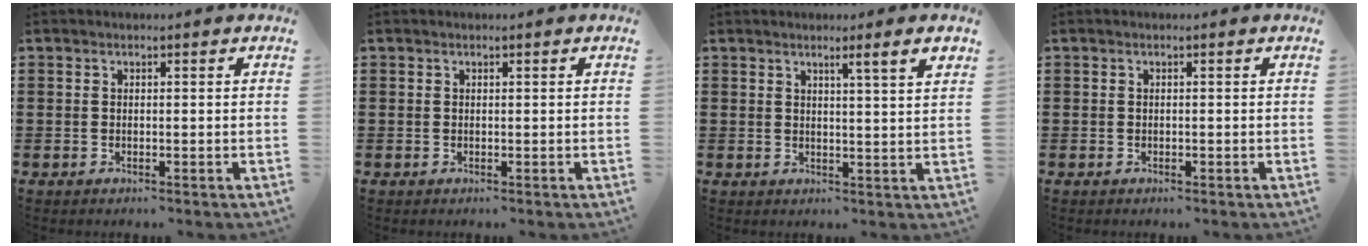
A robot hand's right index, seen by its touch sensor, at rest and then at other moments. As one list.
[{"total": 0.0}, {"total": 2.9, "force": [1.6, -0.6, 2.3], "torque": [-0.033, -0.012, 0.020]}, {"total": 0.0}]